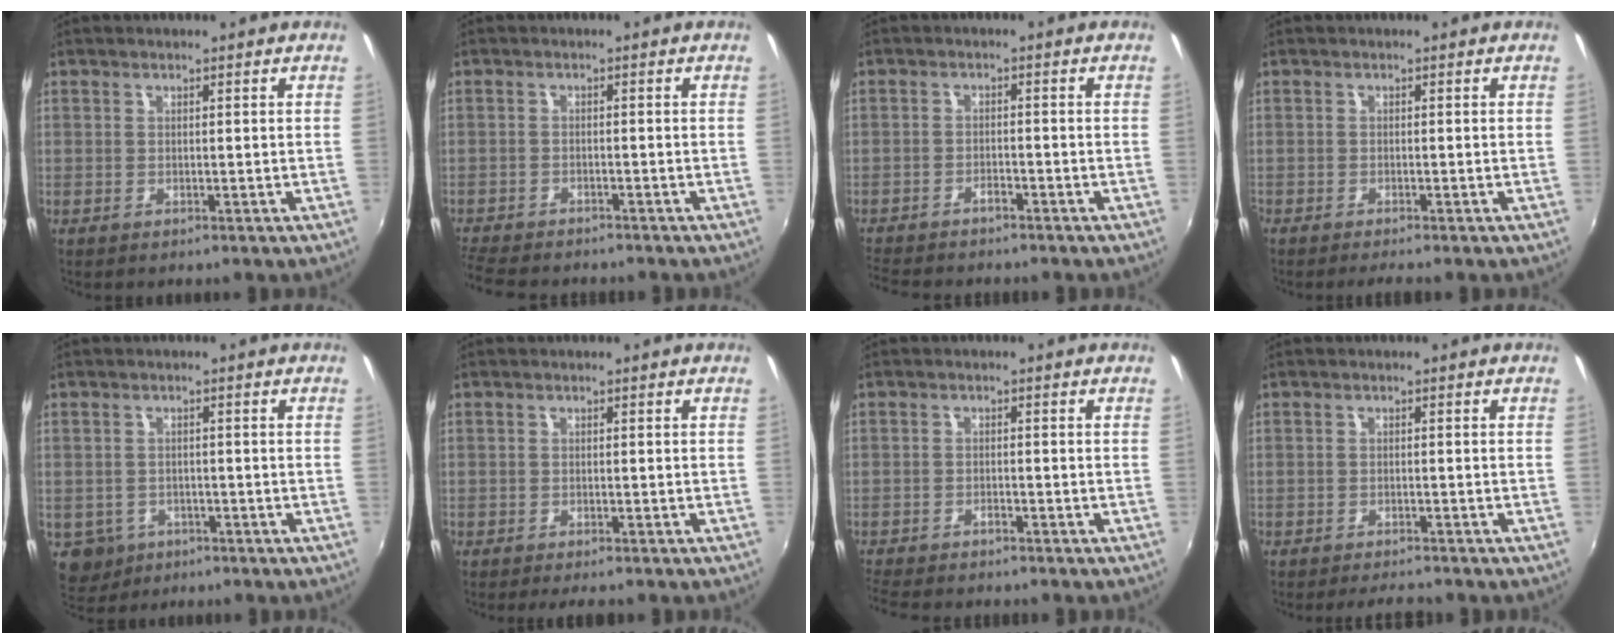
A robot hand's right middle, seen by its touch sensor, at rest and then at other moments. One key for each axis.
{"total": 8.3, "fx": -7.6, "fy": 1.9, "fz": 2.8, "tx": -0.085, "ty": -0.022, "tz": -0.129}
{"total": 6.4, "fx": -5.8, "fy": 1.5, "fz": 2.1, "tx": -0.065, "ty": -0.014, "tz": -0.098}
{"total": 1.8, "fx": -1.7, "fy": -0.2, "fz": 0.7, "tx": -0.021, "ty": -0.010, "tz": -0.032}
{"total": 5.4, "fx": -2.3, "fy": 4.7, "fz": 1.6, "tx": -0.042, "ty": -0.005, "tz": -0.027}
{"total": 3.3, "fx": -2.8, "fy": 0.8, "fz": 1.6, "tx": -0.034, "ty": -0.013, "tz": -0.044}
{"total": 6.2, "fx": -5.7, "fy": 1.3, "fz": 2.1, "tx": -0.064, "ty": -0.019, "tz": -0.097}
{"total": 4.0, "fx": -3.7, "fy": 0.7, "fz": 1.4, "tx": -0.036, "ty": -0.010, "tz": -0.056}